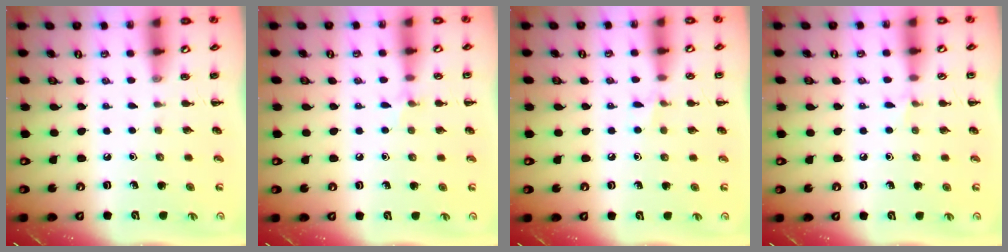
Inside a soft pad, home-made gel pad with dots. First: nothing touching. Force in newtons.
{"total": 5.1, "press": 4.8, "slide": 1.6}
{"total": 4.0, "press": 3.8, "slide": 1.2}
{"total": 4.4, "press": 4.1, "slide": 1.6}